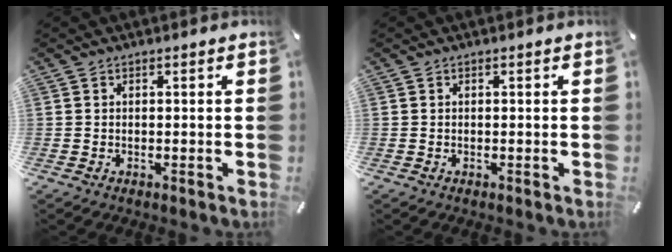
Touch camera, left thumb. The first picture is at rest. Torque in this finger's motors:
{"motor_torque": [-0.10, 0.06, -0.03, -0.01, 0.00]}